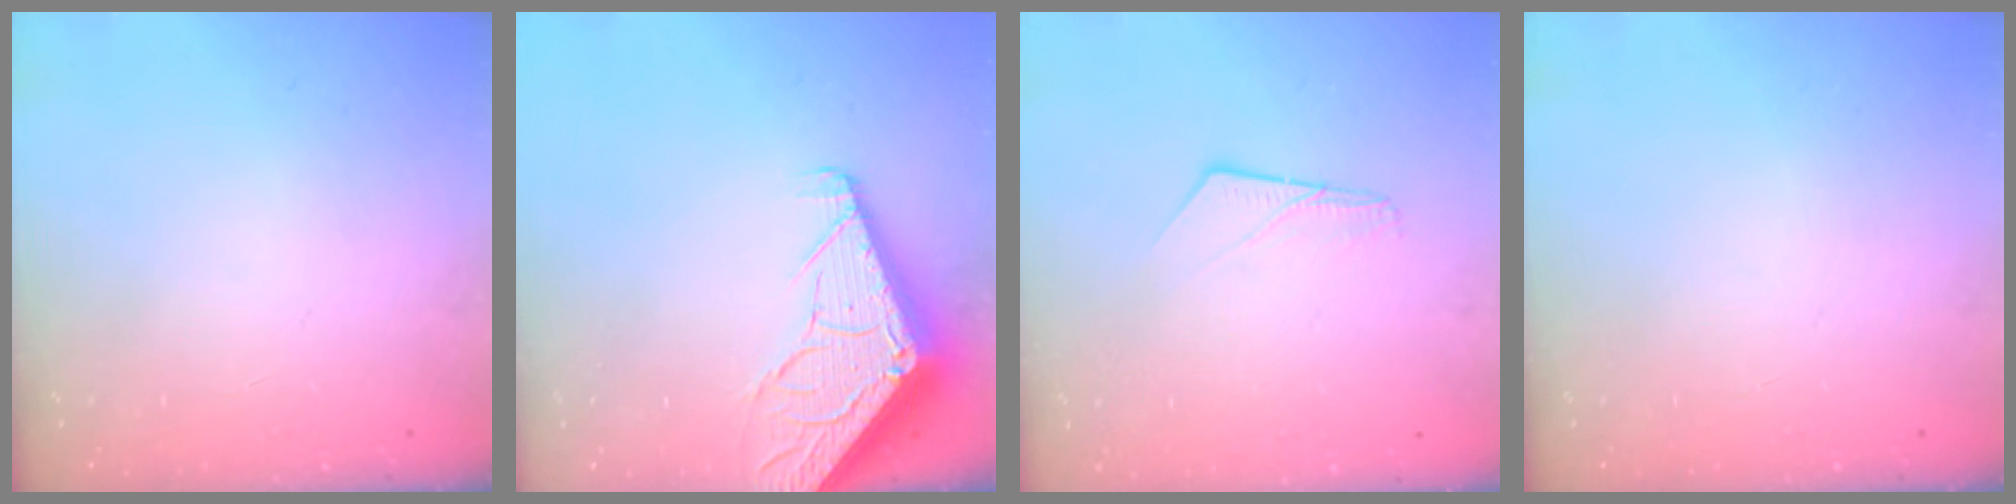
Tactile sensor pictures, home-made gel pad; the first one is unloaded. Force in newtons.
{"total": 6.5, "press": 6.5, "slide": 0.7}
{"total": 5.7, "press": 5.7, "slide": 0.5}
{"total": 0.0}